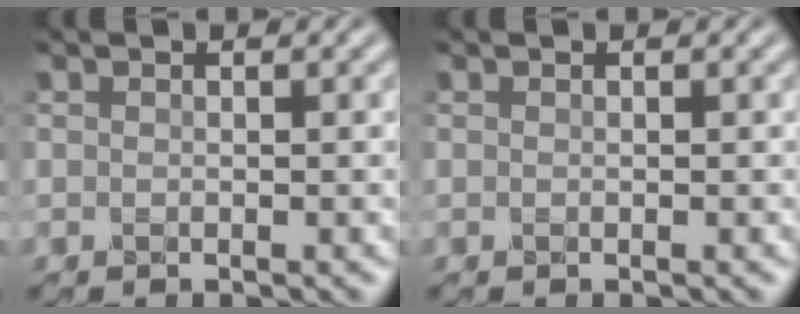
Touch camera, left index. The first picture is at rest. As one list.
[{"total": 0.0}]